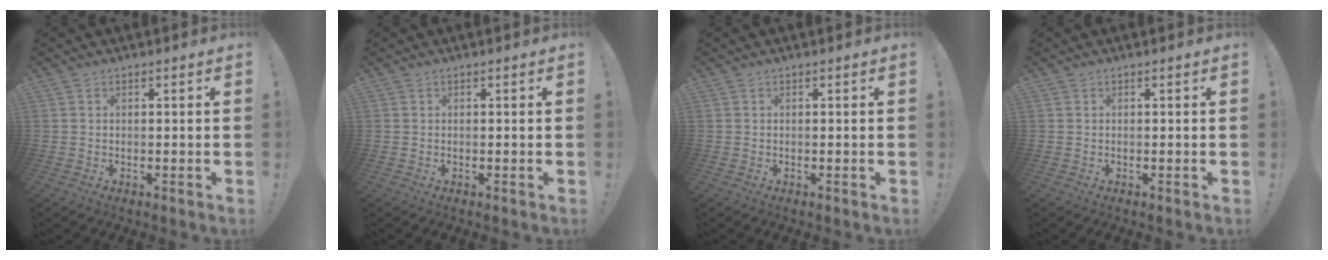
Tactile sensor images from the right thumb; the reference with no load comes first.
{"total": 0.0}
{"total": 0.0}
{"total": 0.0}